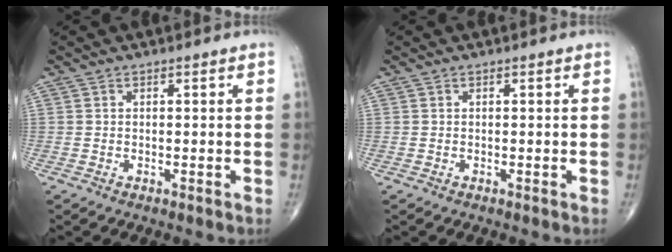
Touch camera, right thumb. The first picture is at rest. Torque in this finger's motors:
{"motor_torque": [0.00, 0.00, 0.01, 0.00, 0.00]}